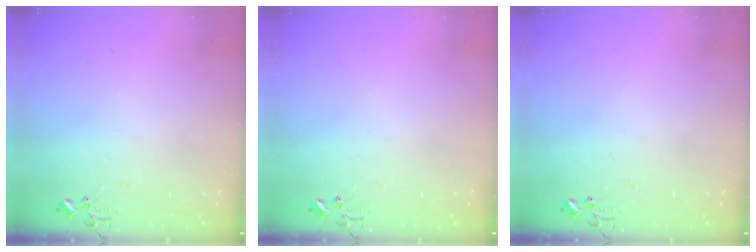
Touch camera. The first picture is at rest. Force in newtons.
{"total": 0.0}
{"total": 0.0}